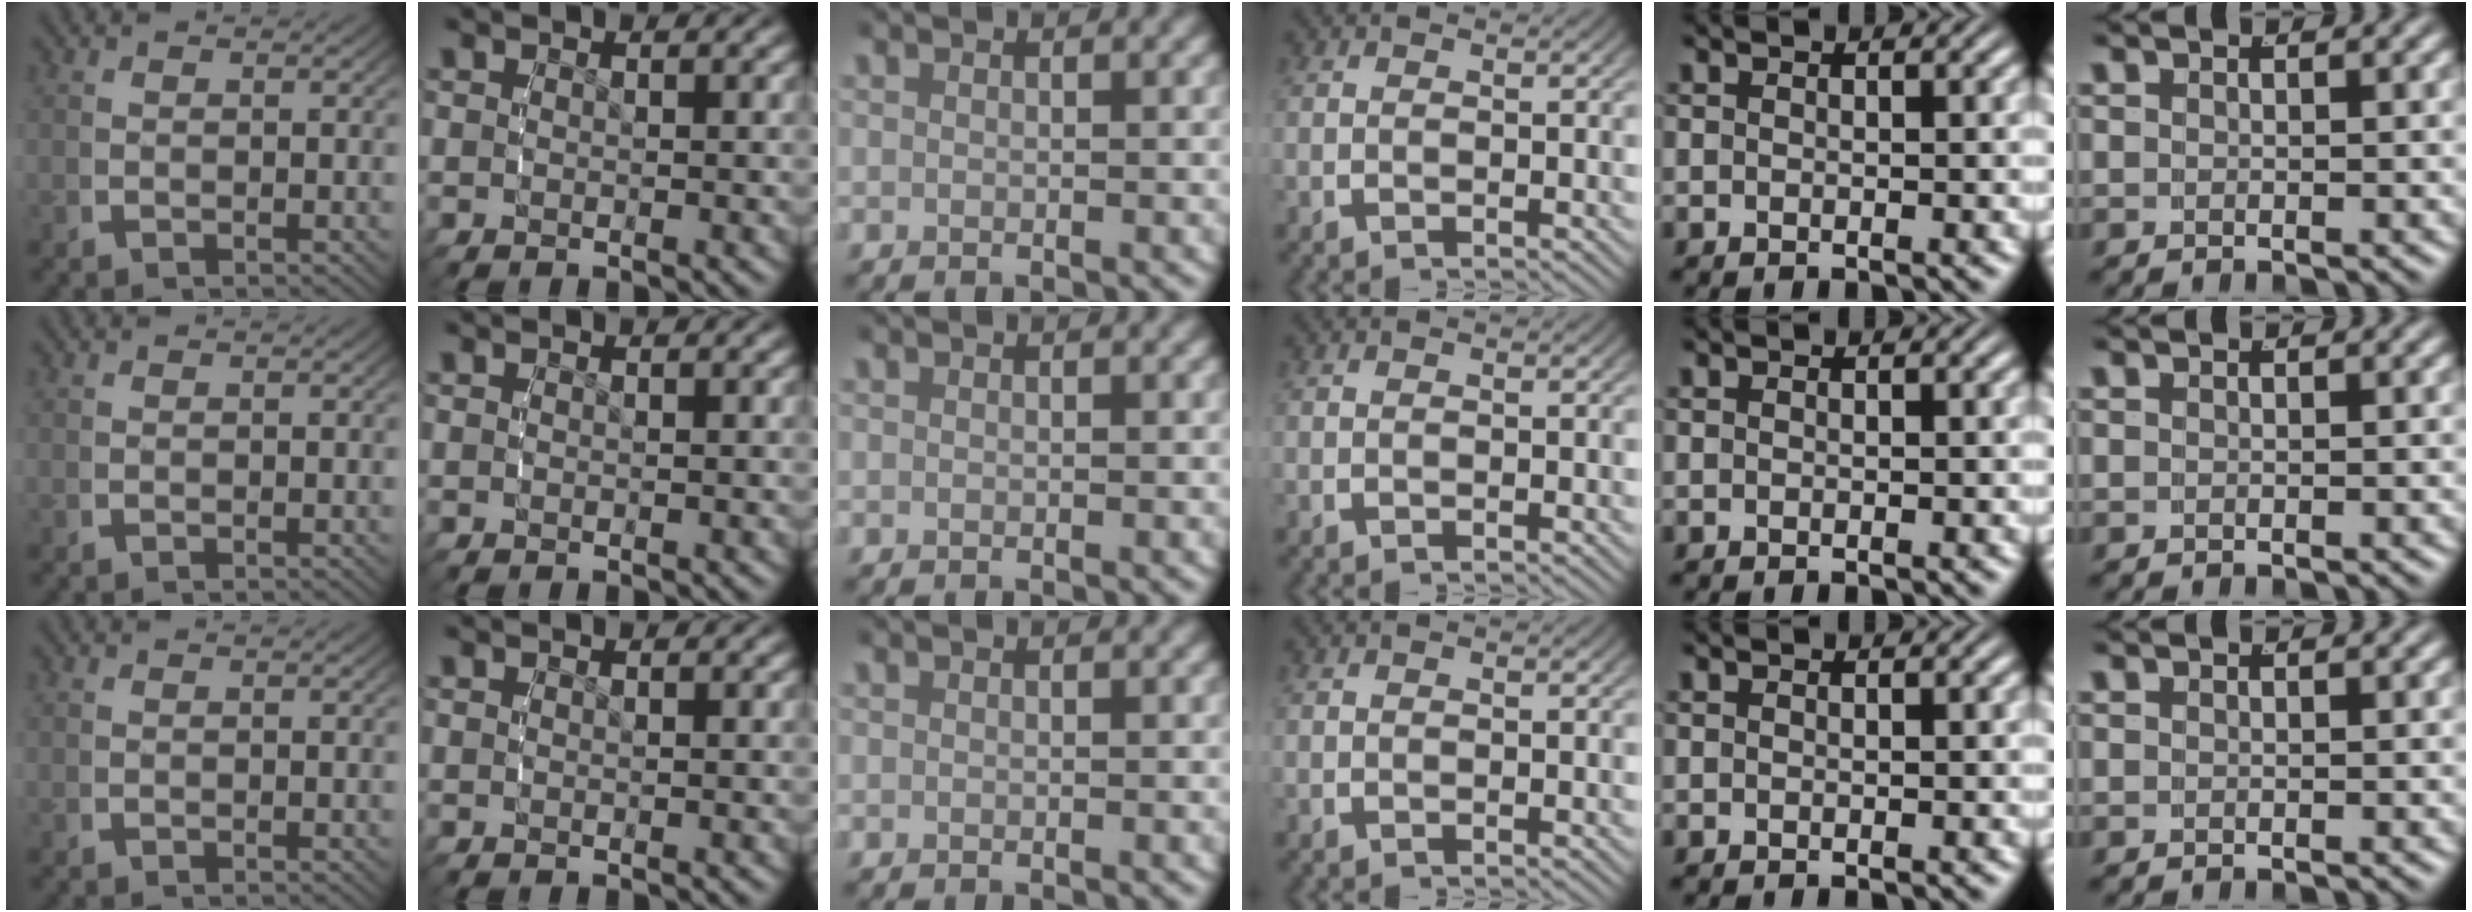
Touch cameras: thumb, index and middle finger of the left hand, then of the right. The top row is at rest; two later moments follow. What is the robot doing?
{"motion": "reach", "object": "bowl"}